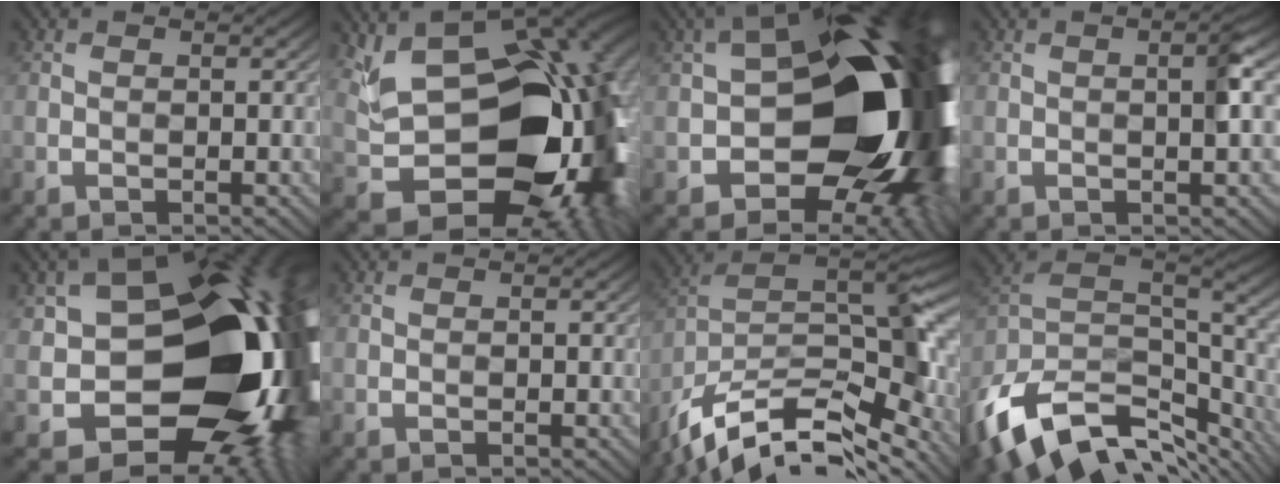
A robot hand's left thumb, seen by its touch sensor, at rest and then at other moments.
{"total": 20.3, "force": [2.3, 12.8, 15.6], "torque": [-0.208, -0.032, 0.081]}
{"total": 21.6, "force": [-0.7, 13.5, 16.8], "torque": [-0.206, -0.031, 0.003]}
{"total": 2.1, "force": [0.2, 0.1, 2.1], "torque": [-0.034, 0.004, 0.002]}
{"total": 21.7, "force": [0.5, 15.4, 15.2], "torque": [-0.195, -0.042, 0.050]}
{"total": 0.0}
{"total": 14.5, "force": [-9.2, 5.6, 9.6], "torque": [-0.217, -0.004, -0.160]}
{"total": 15.7, "force": [-9.4, 8.0, 9.7], "torque": [-0.246, -0.037, -0.143]}